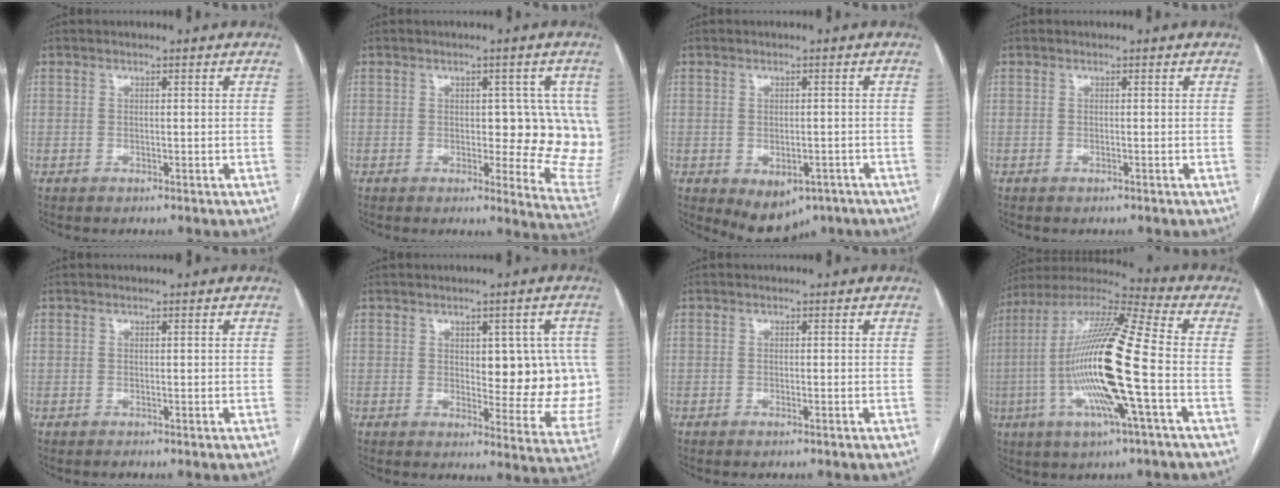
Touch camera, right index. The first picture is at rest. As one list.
[{"total": 10.3, "force": [0.7, 4.4, 9.3], "torque": [-0.095, -0.004, 0.007]}, {"total": 6.8, "force": [-3.7, 4.3, 3.7], "torque": [-0.047, -0.001, -0.046]}, {"total": 0.0}, {"total": 0.0}, {"total": 11.7, "force": [1.3, 4.9, 10.6], "torque": [-0.114, 0.003, 0.024]}, {"total": 0.7, "force": [-0.5, -0.1, 0.5], "torque": [-0.009, 0.000, -0.007]}, {"total": 19.9, "force": [-3.7, 0.8, 19.5], "torque": [-0.388, -0.006, -0.079]}]